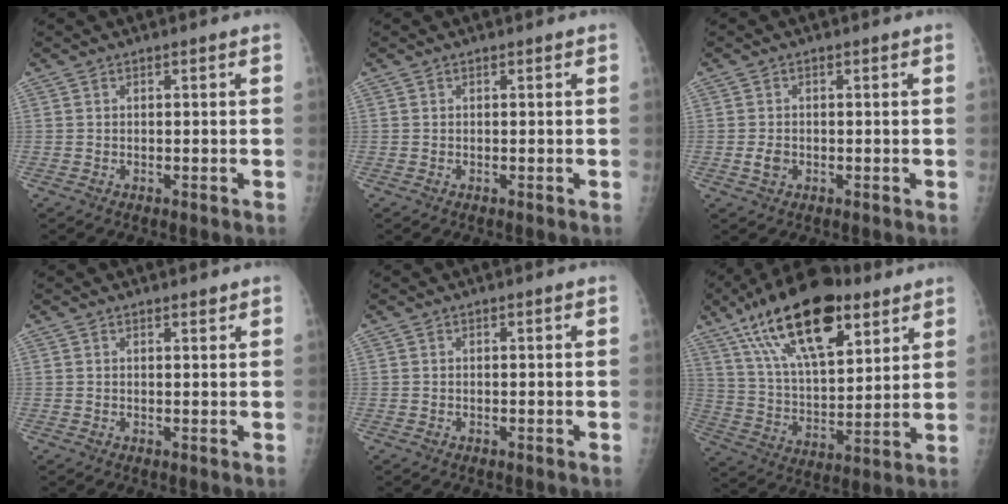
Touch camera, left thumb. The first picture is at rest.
{"total": 0.0}
{"total": 2.2, "force": [-0.5, 1.7, 1.4], "torque": [-0.020, 0.001, -0.007]}
{"total": 1.0, "force": [0.9, 0.3, 0.4], "torque": [-0.003, -0.007, 0.014]}
{"total": 0.0}
{"total": 22.8, "force": [12.9, 9.8, 16.1], "torque": [-0.249, -0.040, 0.227]}